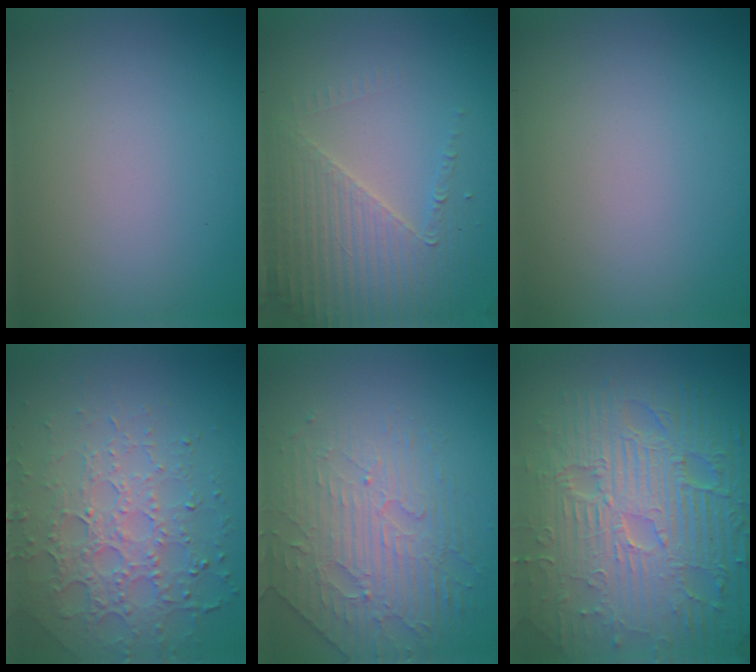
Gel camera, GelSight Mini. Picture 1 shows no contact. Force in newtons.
{"total": 4.4, "press": 3.5, "slide": 2.6}
{"total": 0.0}
{"total": 5.2, "press": 4.3, "slide": 2.8}
{"total": 4.0, "press": 3.6, "slide": 1.6}
{"total": 11.9, "press": 7.7, "slide": 9.1}